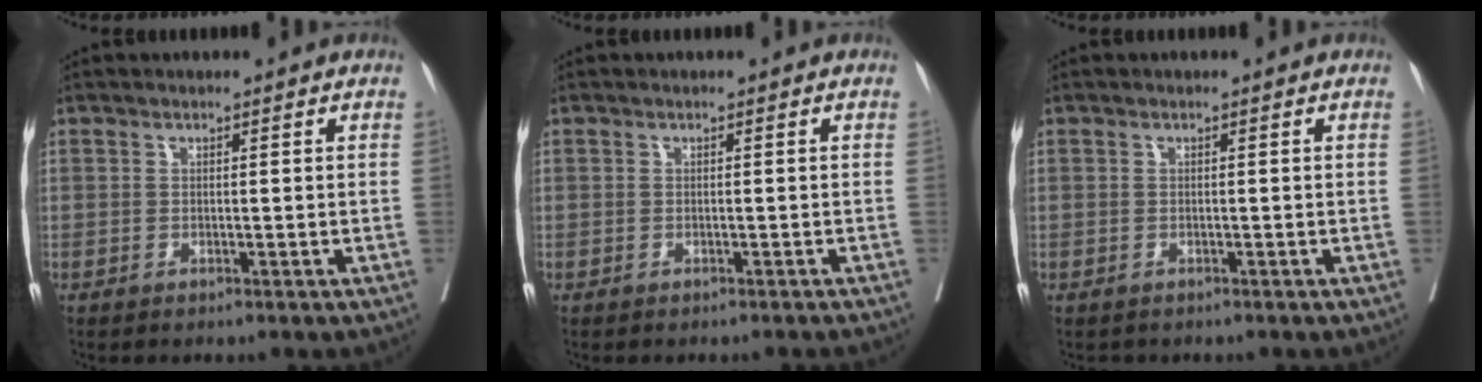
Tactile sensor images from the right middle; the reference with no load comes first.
{"total": 1.6, "force": [-1.6, 0.0, 0.4], "torque": [-0.009, -0.002, -0.017]}
{"total": 0.7, "force": [-0.6, 0.3, 0.0], "torque": [-0.017, -0.002, -0.010]}